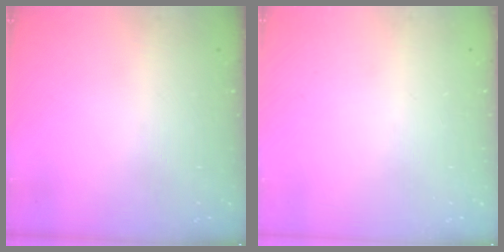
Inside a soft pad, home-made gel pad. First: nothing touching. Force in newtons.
{"total": 0.0}